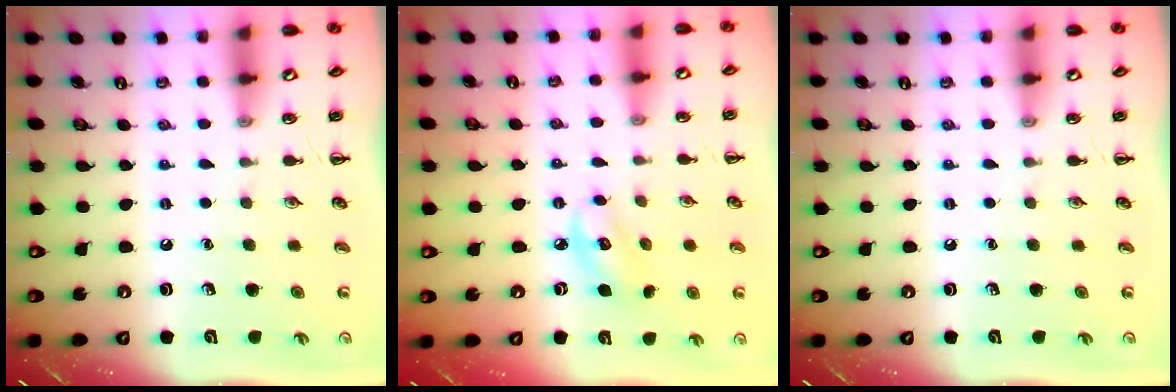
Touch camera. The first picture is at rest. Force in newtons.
{"total": 5.8, "press": 5.8, "slide": 0.6}
{"total": 0.0}